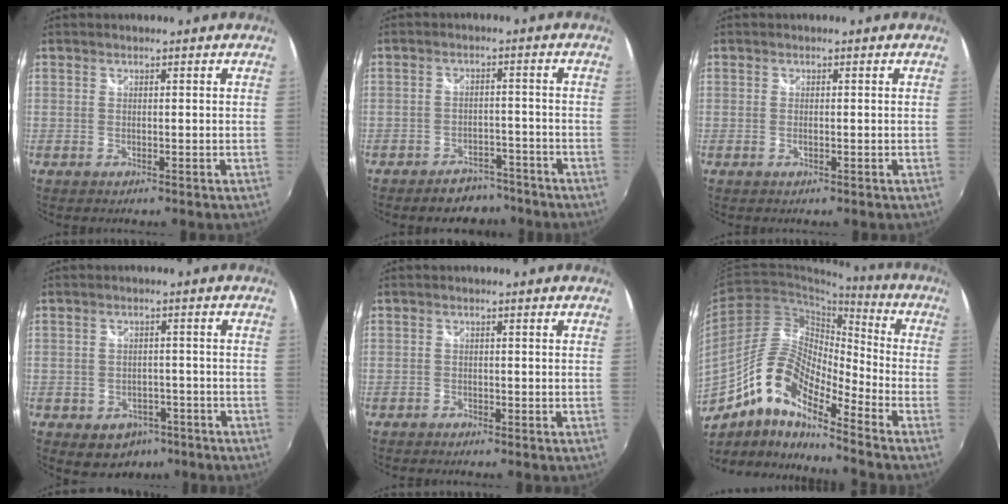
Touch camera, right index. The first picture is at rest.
{"total": 7.9, "force": [-6.7, 3.8, 1.7], "torque": [-0.041, 0.014, -0.084]}
{"total": 0.6, "force": [-0.1, 0.2, 0.6], "torque": [-0.013, 0.000, -0.003]}
{"total": 6.9, "force": [-3.9, 5.2, 2.3], "torque": [-0.050, 0.007, -0.039]}
{"total": 1.3, "force": [-1.1, 0.7, 0.2], "torque": [-0.009, -0.002, -0.020]}
{"total": 14.3, "force": [-8.7, 4.4, 10.5], "torque": [-0.190, 0.007, -0.176]}